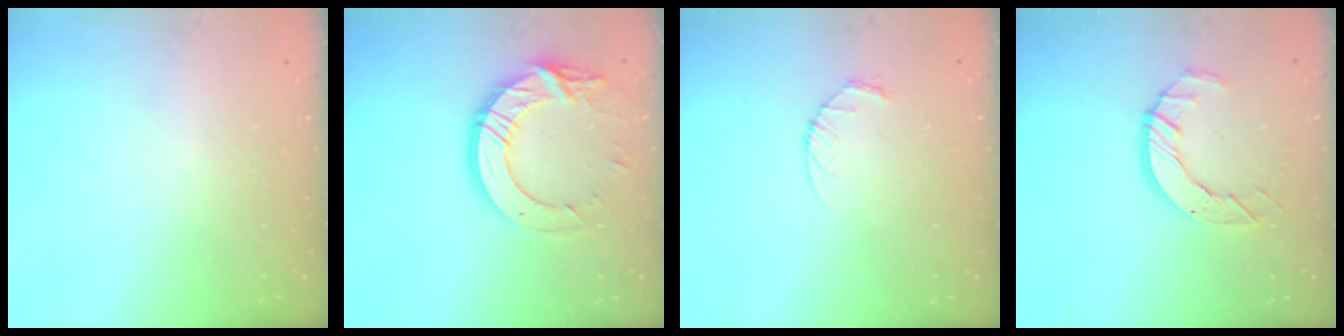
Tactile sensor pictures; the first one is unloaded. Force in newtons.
{"total": 15.2, "press": 15.1, "slide": 1.5}
{"total": 3.4, "press": 3.4, "slide": 0.5}
{"total": 7.4, "press": 7.4, "slide": 0.5}